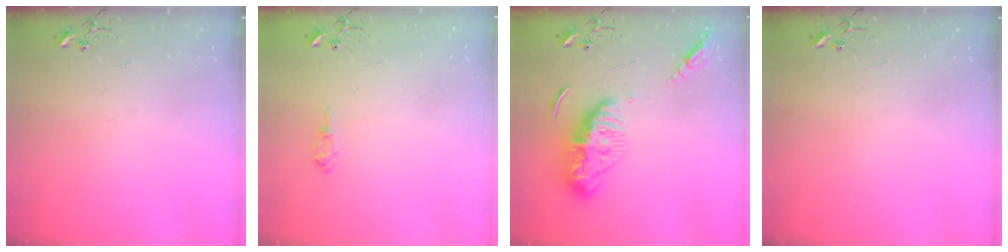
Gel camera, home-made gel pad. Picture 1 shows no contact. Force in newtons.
{"total": 7.1, "press": 7.1, "slide": 0.9}
{"total": 14.6, "press": 14.5, "slide": 1.2}
{"total": 0.0}